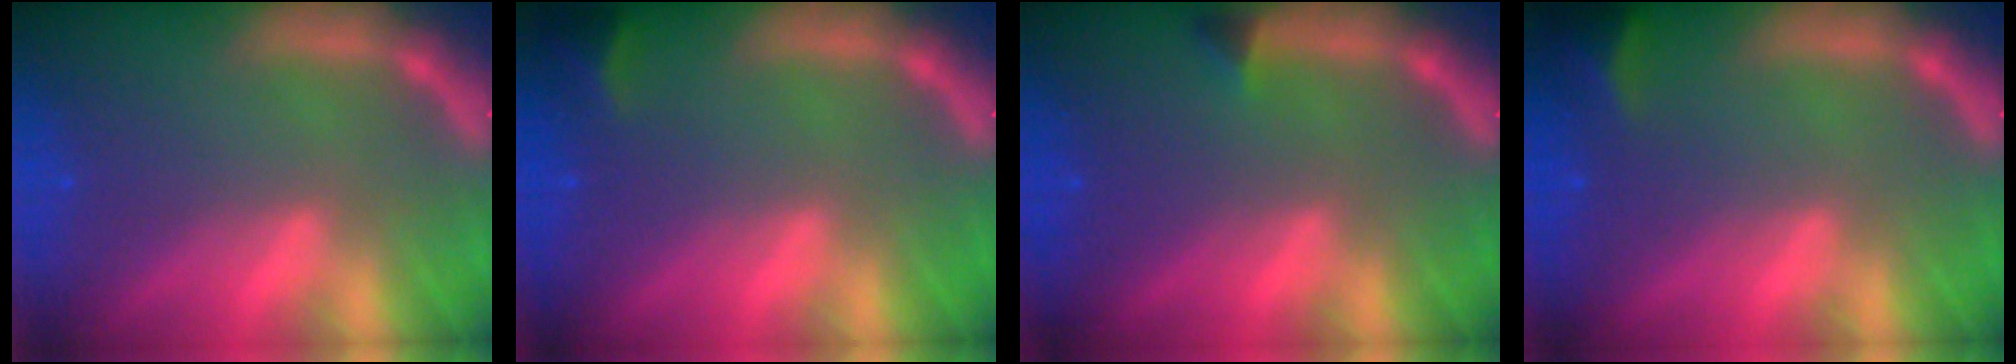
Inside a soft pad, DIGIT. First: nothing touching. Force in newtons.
{"total": 1.9}
{"total": 0.9}
{"total": 2.4}